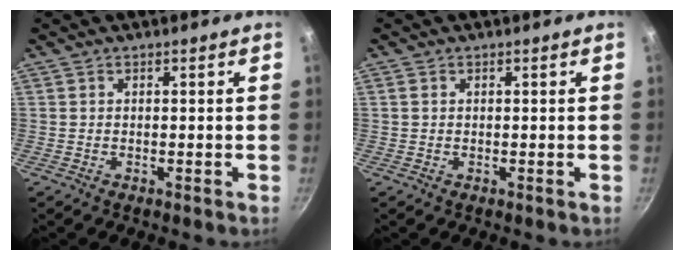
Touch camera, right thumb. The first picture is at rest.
{"total": 0.7, "force": [0.2, 0.6, 0.3], "torque": [-0.005, 0.003, 0.002]}